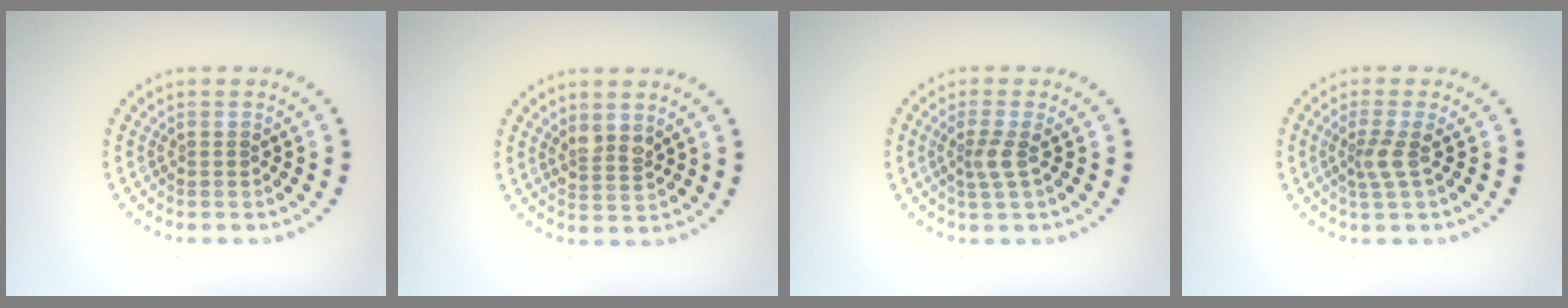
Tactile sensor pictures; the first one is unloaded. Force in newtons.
{"total": 1.9, "press": 1.5, "slide": 1.1}
{"total": 1.9, "press": 1.4, "slide": 1.3}
{"total": 1.9, "press": 1.3, "slide": 1.4}